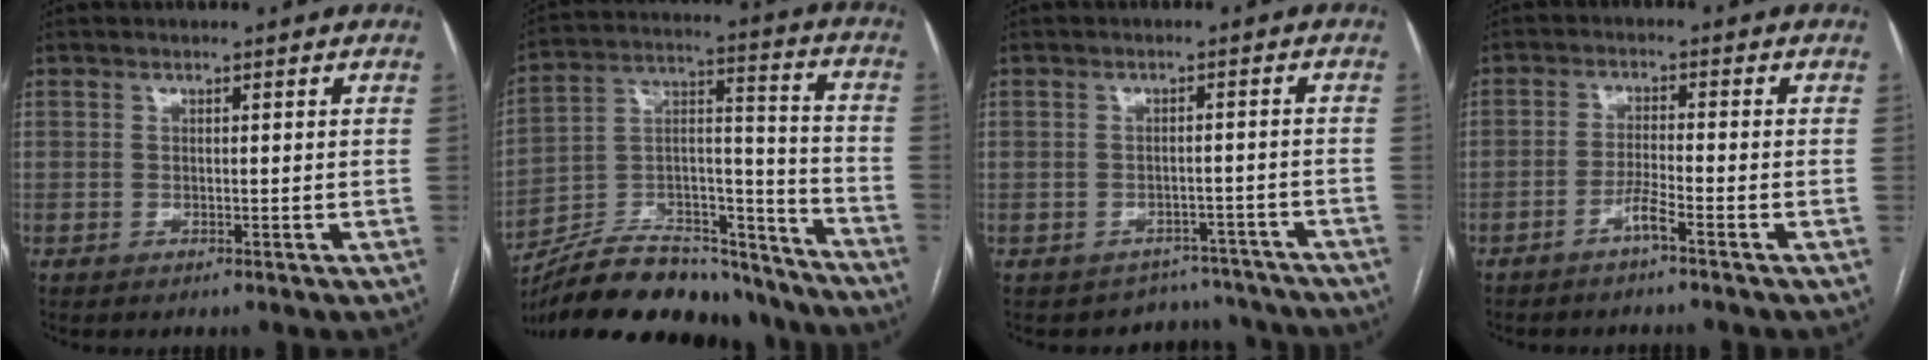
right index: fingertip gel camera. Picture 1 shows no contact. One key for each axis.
{"total": 25.3, "fx": -22.3, "fy": 7.9, "fz": 9.1, "tx": -0.152, "ty": 0.025, "tz": -0.346}
{"total": 7.4, "fx": -6.3, "fy": 3.5, "fz": -1.2, "tx": 0.032, "ty": 0.039, "tz": -0.066}
{"total": 2.9, "fx": -2.0, "fy": -0.5, "fz": 2.0, "tx": -0.043, "ty": 0.000, "tz": -0.040}